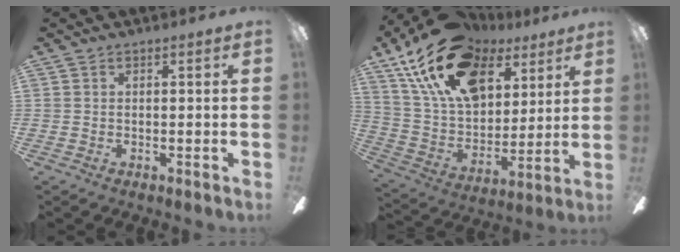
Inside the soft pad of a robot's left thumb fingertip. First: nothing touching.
{"total": 22.1, "force": [13.3, 12.6, 12.3], "torque": [-0.239, -0.067, 0.238]}